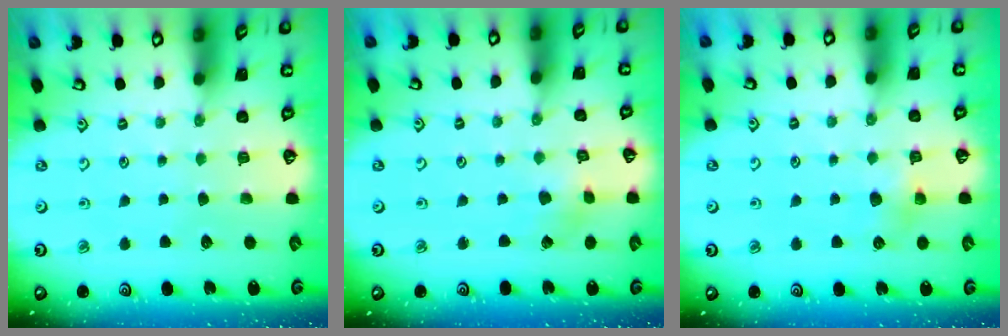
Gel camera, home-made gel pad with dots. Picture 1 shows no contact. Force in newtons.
{"total": 2.1, "press": 2.1, "slide": 0.2}
{"total": 6.1, "press": 6.1, "slide": 0.4}